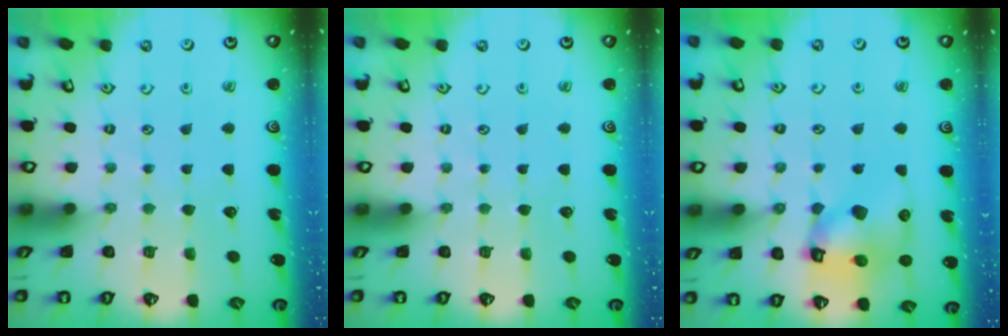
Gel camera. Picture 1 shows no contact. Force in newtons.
{"total": 0.0}
{"total": 11.1, "press": 11.0, "slide": 1.0}